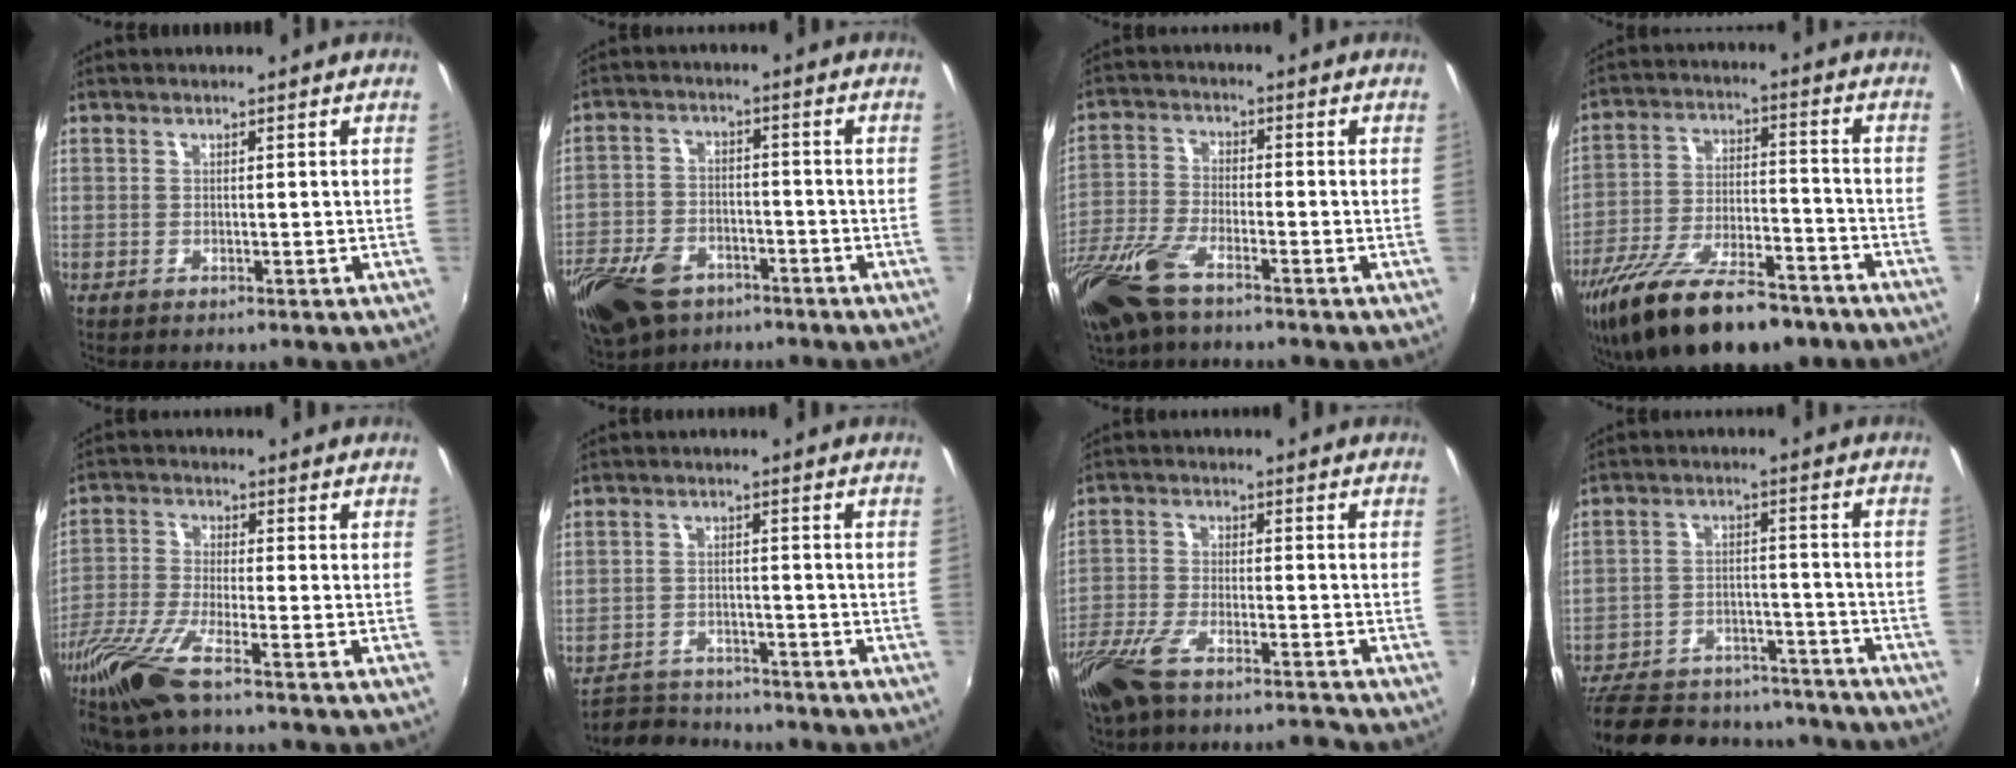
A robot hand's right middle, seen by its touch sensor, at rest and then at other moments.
{"total": 16.6, "force": [-10.2, 9.8, 8.6], "torque": [-0.212, -0.016, -0.179]}
{"total": 12.9, "force": [-8.9, 4.4, 8.3], "torque": [-0.194, -0.030, -0.184]}
{"total": 21.6, "force": [-15.5, 7.8, 12.8], "torque": [-0.247, -0.039, -0.247]}
{"total": 12.0, "force": [-8.7, 1.0, 8.2], "torque": [-0.185, -0.040, -0.168]}
{"total": 6.6, "force": [-6.1, 2.6, 0.5], "torque": [-0.030, 0.014, -0.100]}
{"total": 9.4, "force": [-8.2, 1.4, 4.5], "torque": [-0.115, -0.018, -0.160]}
{"total": 26.6, "force": [-22.3, 9.9, 10.5], "torque": [-0.227, 0.005, -0.293]}